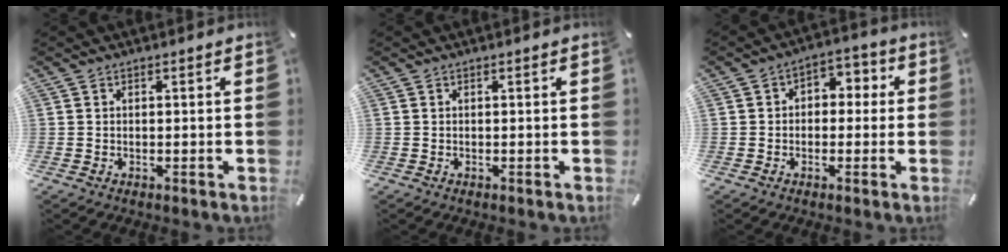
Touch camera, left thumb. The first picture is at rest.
{"total": 0.0}
{"total": 4.3, "force": [-1.2, 3.6, 2.0], "torque": [-0.022, 0.017, -0.030]}